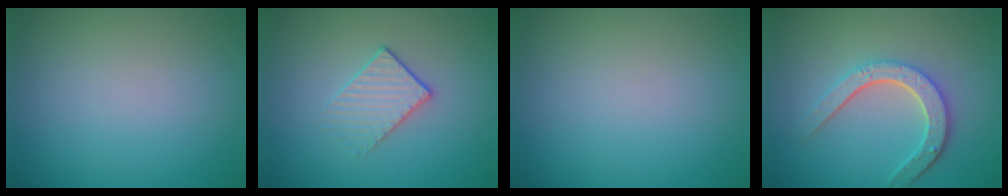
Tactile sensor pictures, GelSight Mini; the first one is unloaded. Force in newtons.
{"total": 1.8, "press": 1.4, "slide": 1.1}
{"total": 0.0}
{"total": 4.4, "press": 3.4, "slide": 2.9}